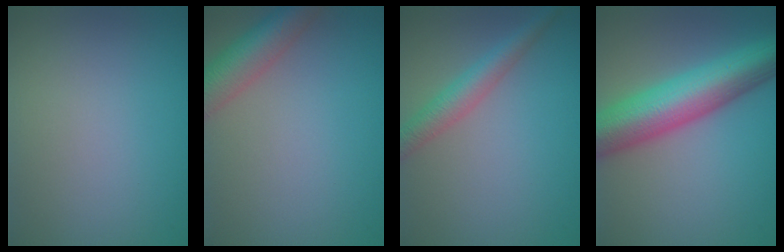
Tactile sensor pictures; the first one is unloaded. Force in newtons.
{"total": 5.0, "press": 5.0, "slide": 0.3}
{"total": 3.1, "press": 3.1, "slide": 0.1}
{"total": 9.9, "press": 9.9, "slide": 0.2}